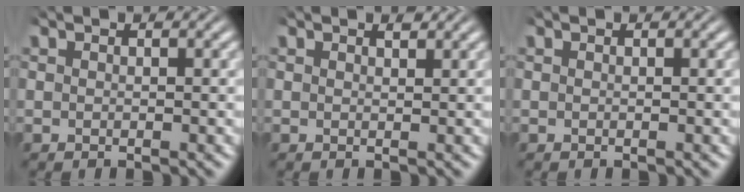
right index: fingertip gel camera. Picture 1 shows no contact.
{"total": 0.6, "force": [0.5, -0.3, 0.1], "torque": [0.002, -0.007, 0.011]}
{"total": 0.0}